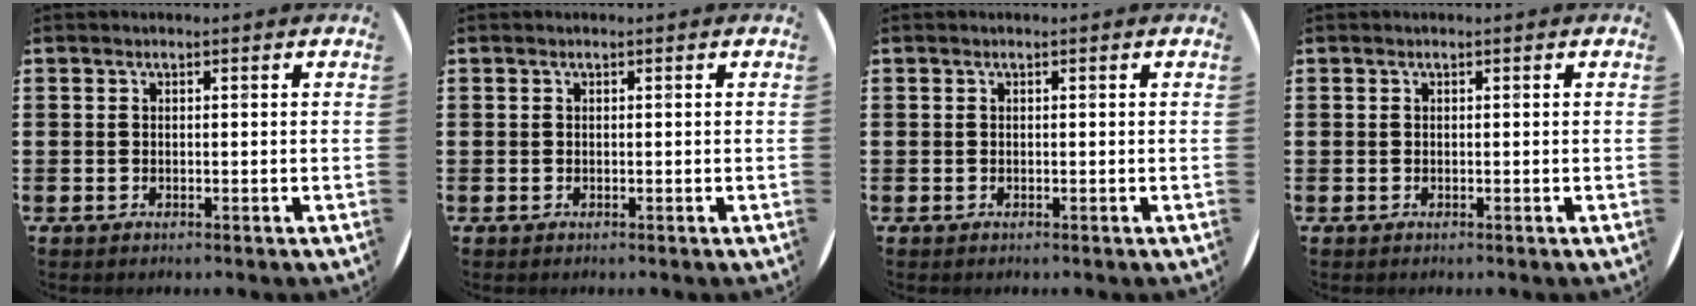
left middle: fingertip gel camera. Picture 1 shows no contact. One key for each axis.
{"total": 0.0}
{"total": 0.0}
{"total": 0.0}